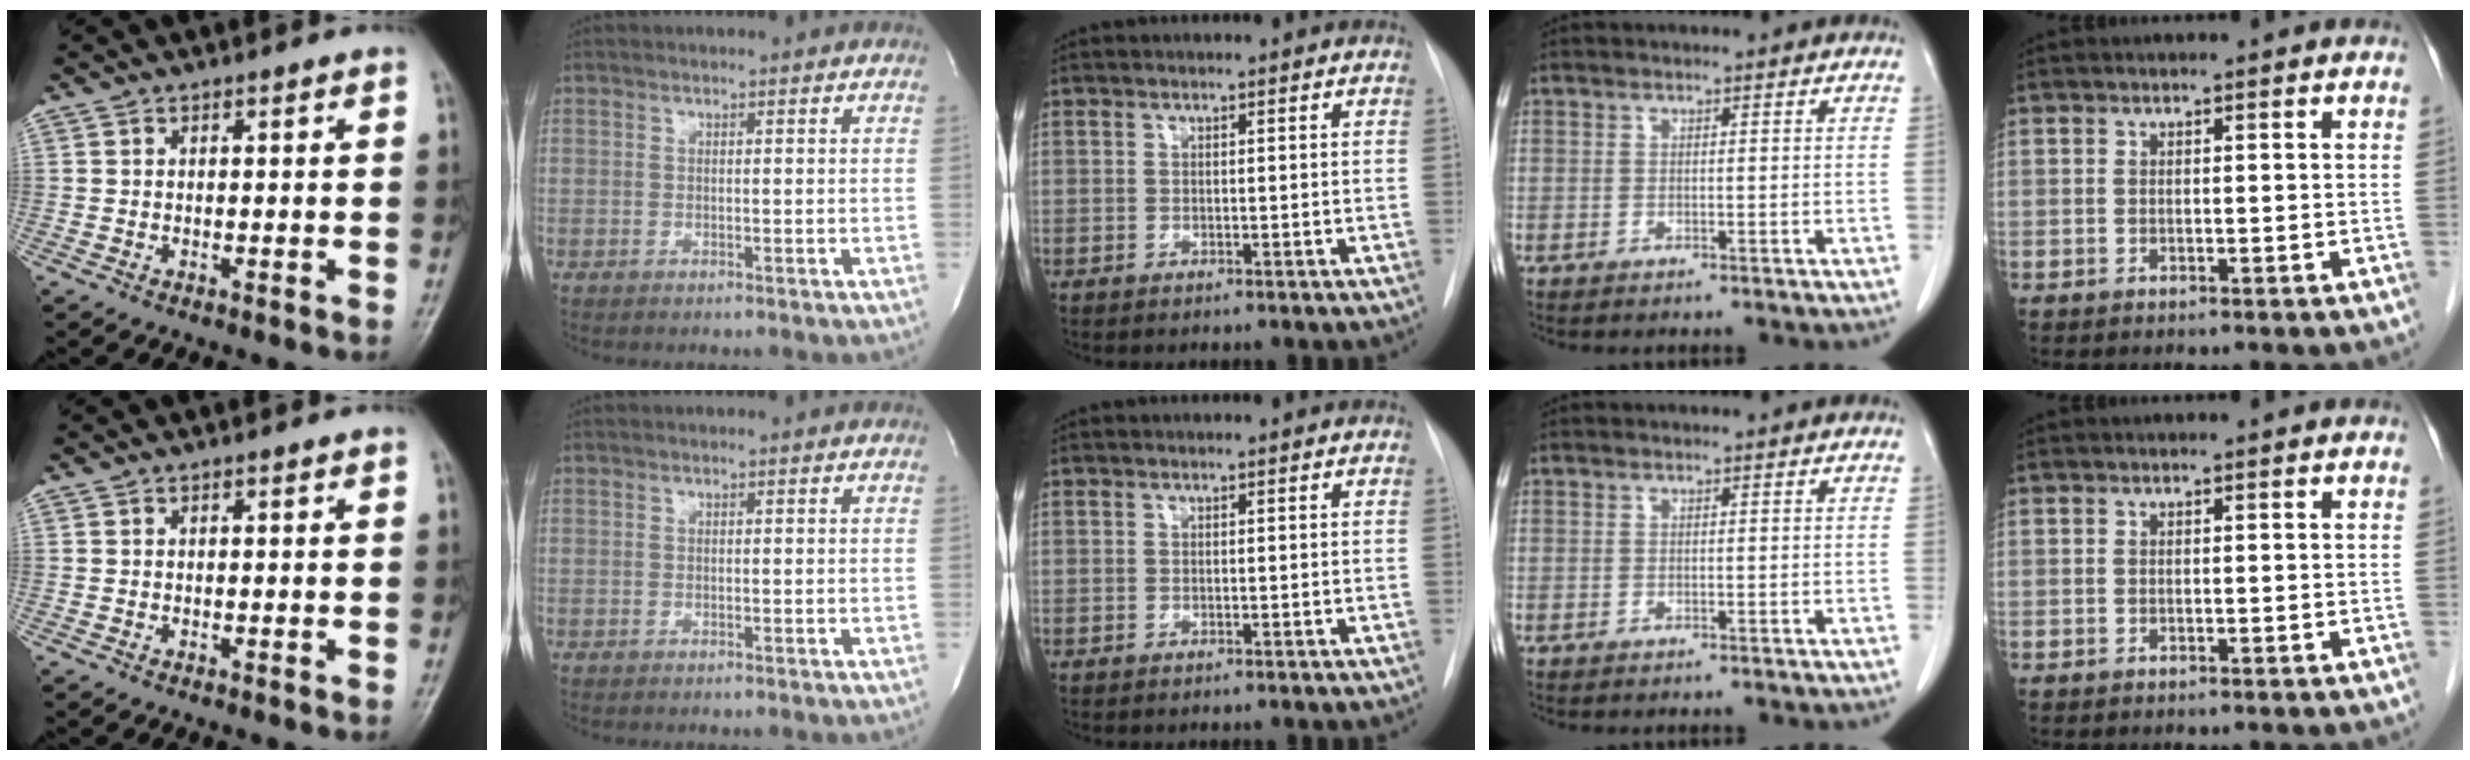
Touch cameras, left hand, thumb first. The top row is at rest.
{}